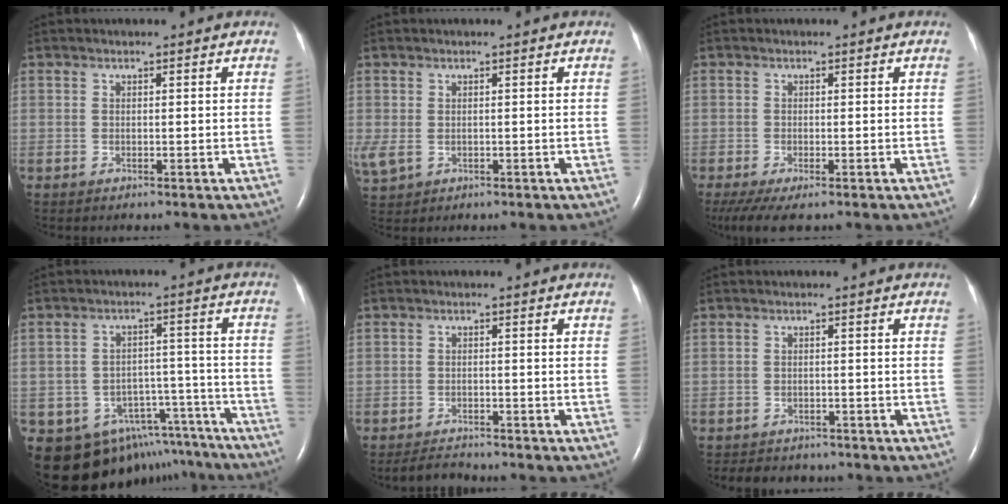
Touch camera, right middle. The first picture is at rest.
{"total": 3.8, "force": [-0.7, 2.5, 2.7], "torque": [-0.075, -0.004, -0.001]}
{"total": 5.3, "force": [-3.5, 1.5, 3.6], "torque": [-0.068, -0.017, -0.061]}
{"total": 14.2, "force": [-11.5, 7.9, 2.8], "torque": [-0.028, 0.050, -0.139]}
{"total": 2.9, "force": [-2.8, 0.5, 0.3], "torque": [-0.013, -0.013, -0.048]}
{"total": 6.1, "force": [-5.3, 2.7, 1.4], "torque": [-0.023, 0.001, -0.066]}